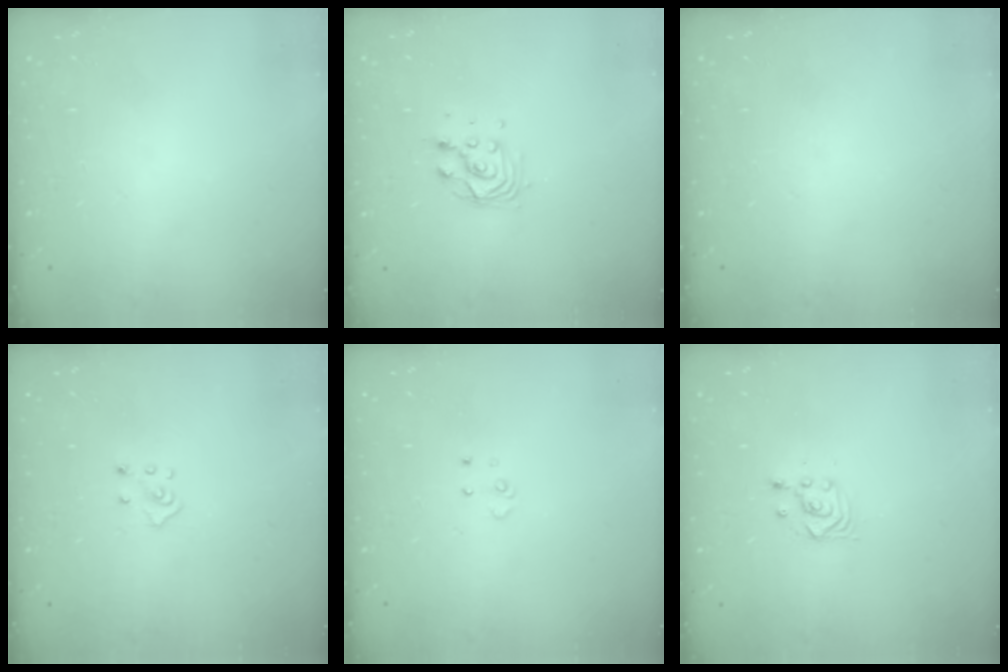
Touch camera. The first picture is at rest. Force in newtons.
{"total": 7.4, "press": 7.4, "slide": 0.8}
{"total": 0.0}
{"total": 2.7, "press": 2.7, "slide": 0.2}
{"total": 3.9, "press": 3.9, "slide": 0.3}
{"total": 3.3, "press": 3.2, "slide": 0.4}